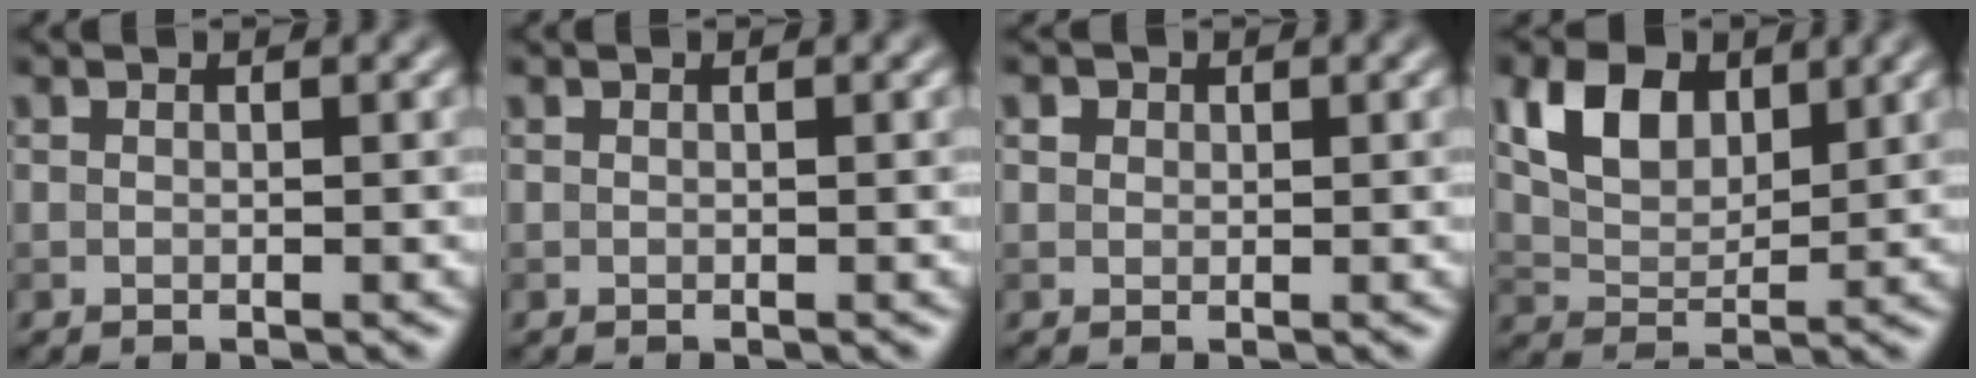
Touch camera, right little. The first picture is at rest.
{"total": 0.0}
{"total": 1.5, "force": [0.8, 1.1, 0.5], "torque": [-0.008, 0.000, 0.006]}
{"total": 5.6, "force": [2.7, 3.5, 3.3], "torque": [-0.070, -0.001, 0.051]}